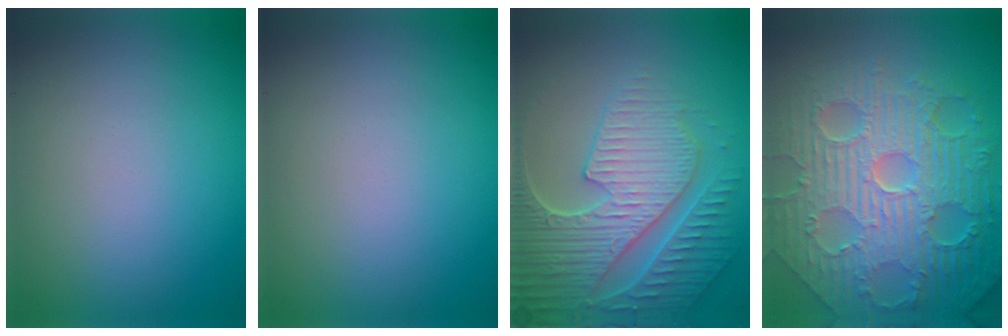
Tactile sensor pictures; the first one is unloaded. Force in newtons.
{"total": 0.0}
{"total": 7.3, "press": 5.8, "slide": 4.5}
{"total": 11.3, "press": 7.4, "slide": 8.5}